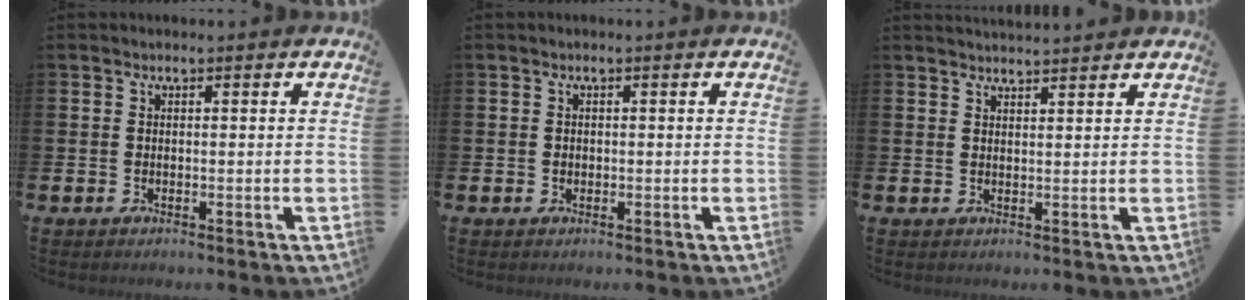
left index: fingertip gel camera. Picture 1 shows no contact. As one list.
[{"total": 0.7, "force": [0.0, 0.6, 0.2], "torque": [-0.006, 0.007, -0.001]}, {"total": 2.4, "force": [2.4, 0.0, 0.1], "torque": [0.002, -0.014, 0.042]}]